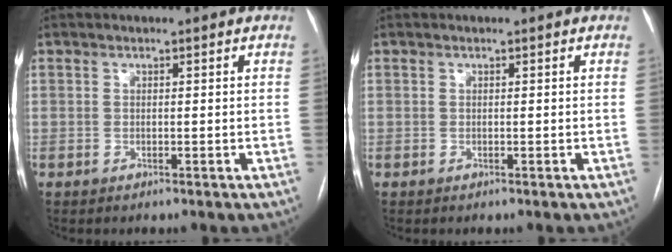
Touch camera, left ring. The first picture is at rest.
{"total": 0.0}